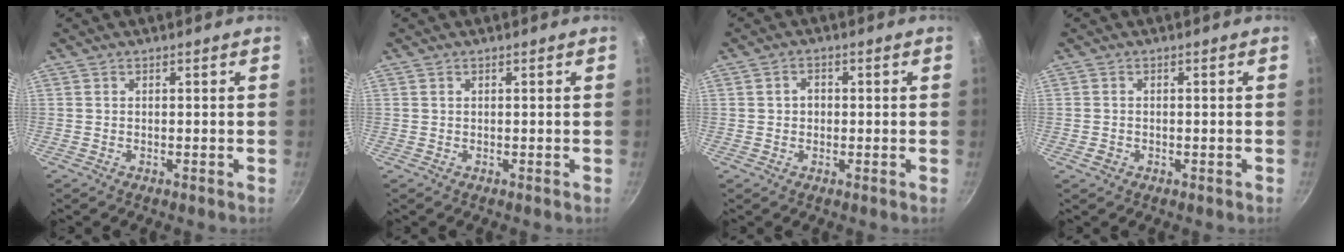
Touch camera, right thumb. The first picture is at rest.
{"total": 0.0}
{"total": 2.4, "force": [0.1, 2.0, 1.4], "torque": [-0.013, 0.007, -0.001]}
{"total": 1.5, "force": [-0.7, 1.1, 0.8], "torque": [-0.018, 0.006, -0.011]}